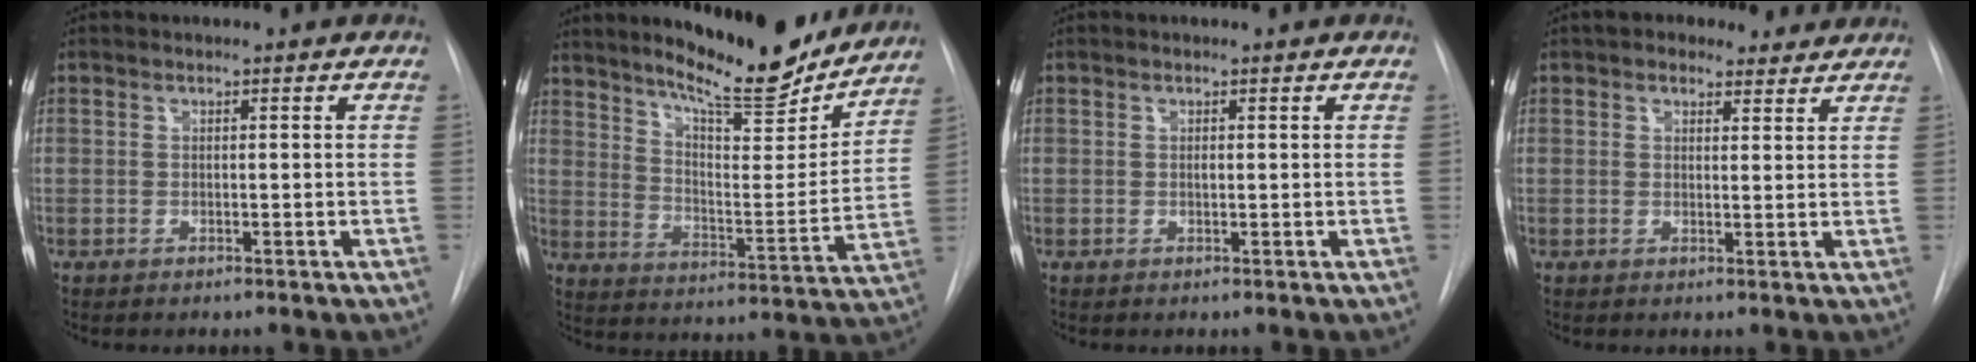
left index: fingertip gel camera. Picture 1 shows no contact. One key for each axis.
{"total": 17.2, "fx": 15.0, "fy": 2.8, "fz": 7.9, "tx": -0.115, "ty": -0.042, "tz": 0.216}
{"total": 0.7, "fx": -0.6, "fy": 0.2, "fz": 0.2, "tx": -0.004, "ty": -0.005, "tz": -0.013}
{"total": 5.4, "fx": 4.2, "fy": 3.0, "fz": 1.7, "tx": -0.012, "ty": 0.011, "tz": 0.050}